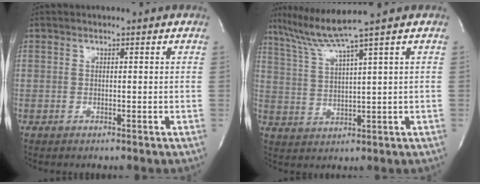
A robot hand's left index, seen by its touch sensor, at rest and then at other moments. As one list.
[{"total": 7.4, "force": [5.7, -2.6, 4.0], "torque": [-0.082, -0.002, 0.113]}]